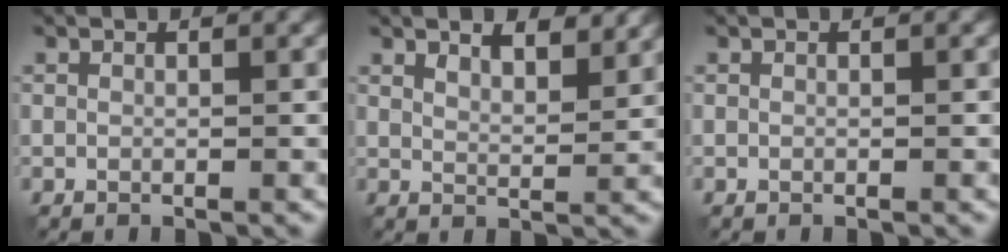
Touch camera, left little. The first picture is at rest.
{"total": 3.8, "force": [2.8, 1.2, 2.1], "torque": [-0.035, -0.004, 0.043]}
{"total": 0.0}